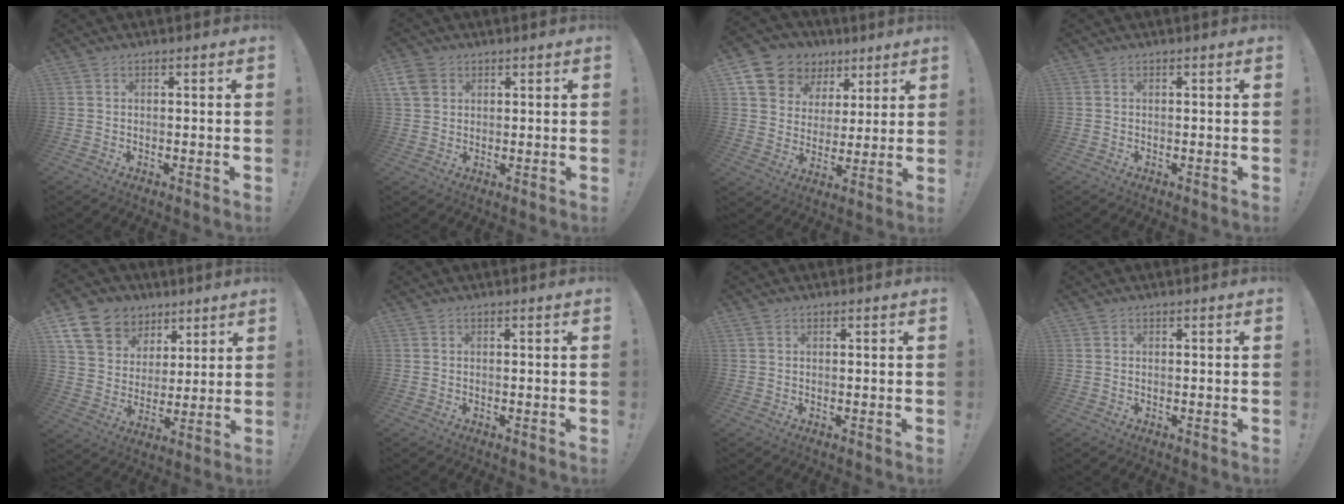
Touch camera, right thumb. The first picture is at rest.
{"total": 5.8, "force": [2.6, 4.5, 2.6], "torque": [-0.051, -0.005, 0.052]}
{"total": 12.9, "force": [7.4, 9.6, 4.2], "torque": [-0.073, -0.047, 0.151]}
{"total": 0.0}
{"total": 13.5, "force": [7.4, 10.3, 4.7], "torque": [-0.068, -0.045, 0.148]}
{"total": 0.0}
{"total": 0.0}
{"total": 0.0}